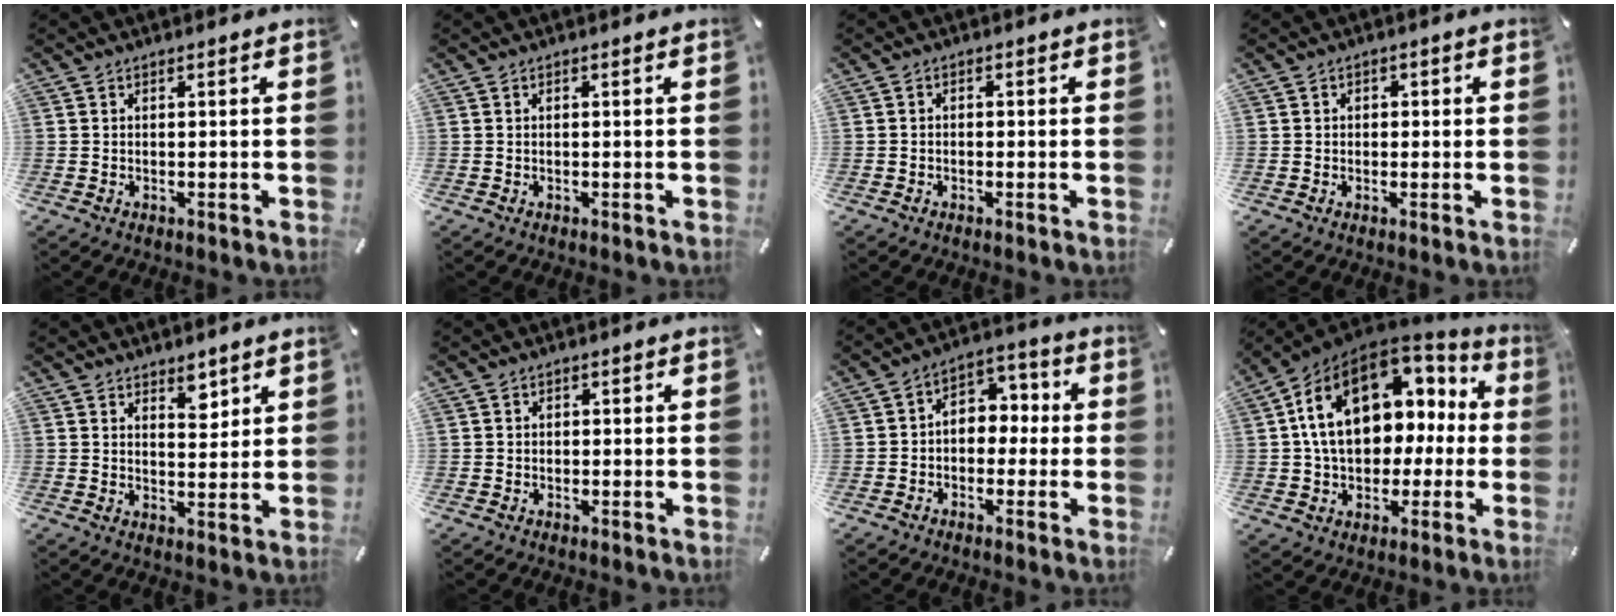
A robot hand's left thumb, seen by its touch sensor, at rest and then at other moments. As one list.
[{"total": 0.0}, {"total": 1.4, "force": [-0.9, 1.0, 0.5], "torque": [-0.008, 0.007, -0.021]}, {"total": 2.0, "force": [-0.6, 1.8, 0.3], "torque": [0.001, 0.005, -0.018]}, {"total": 4.7, "force": [3.5, 2.7, 1.7], "torque": [-0.002, -0.024, 0.057]}, {"total": 1.1, "force": [-0.2, 1.0, 0.1], "torque": [-0.002, 0.005, -0.008]}, {"total": 5.8, "force": [-1.4, 5.1, 2.4], "torque": [-0.032, 0.014, -0.032]}, {"total": 19.2, "force": [4.4, 13.8, 12.5], "torque": [-0.221, -0.009, 0.079]}]